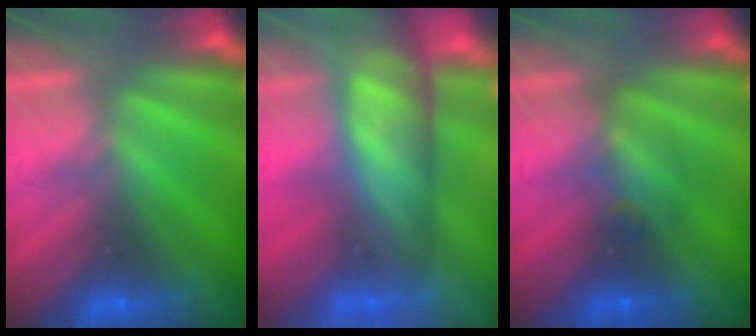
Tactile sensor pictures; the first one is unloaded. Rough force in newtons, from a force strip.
{"total": 7.5}
{"total": 2.4}